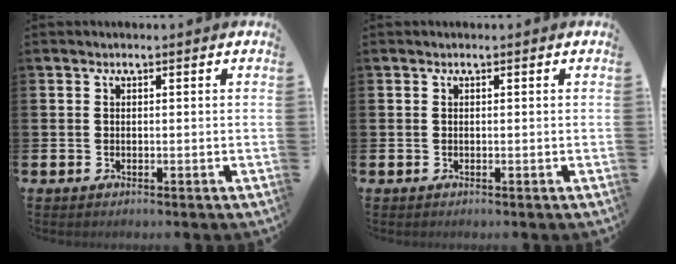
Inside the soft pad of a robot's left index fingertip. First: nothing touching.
{"total": 0.0}